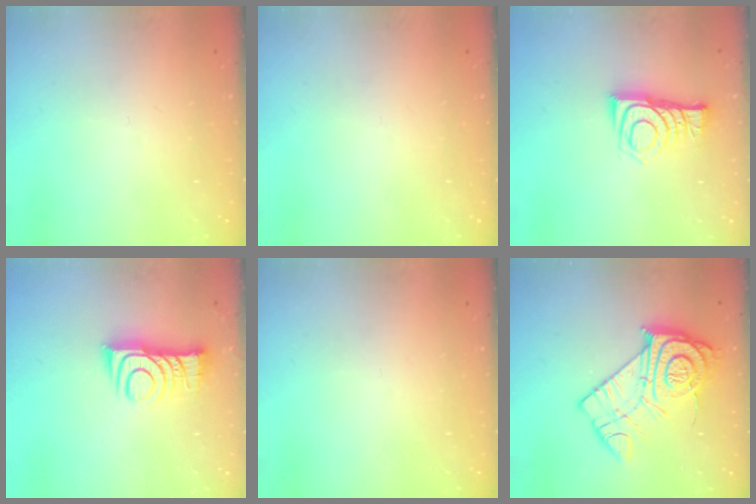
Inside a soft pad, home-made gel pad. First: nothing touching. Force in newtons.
{"total": 0.0}
{"total": 9.0, "press": 9.0, "slide": 0.2}
{"total": 10.5, "press": 10.5, "slide": 0.3}
{"total": 0.0}
{"total": 16.1, "press": 16.1, "slide": 1.1}